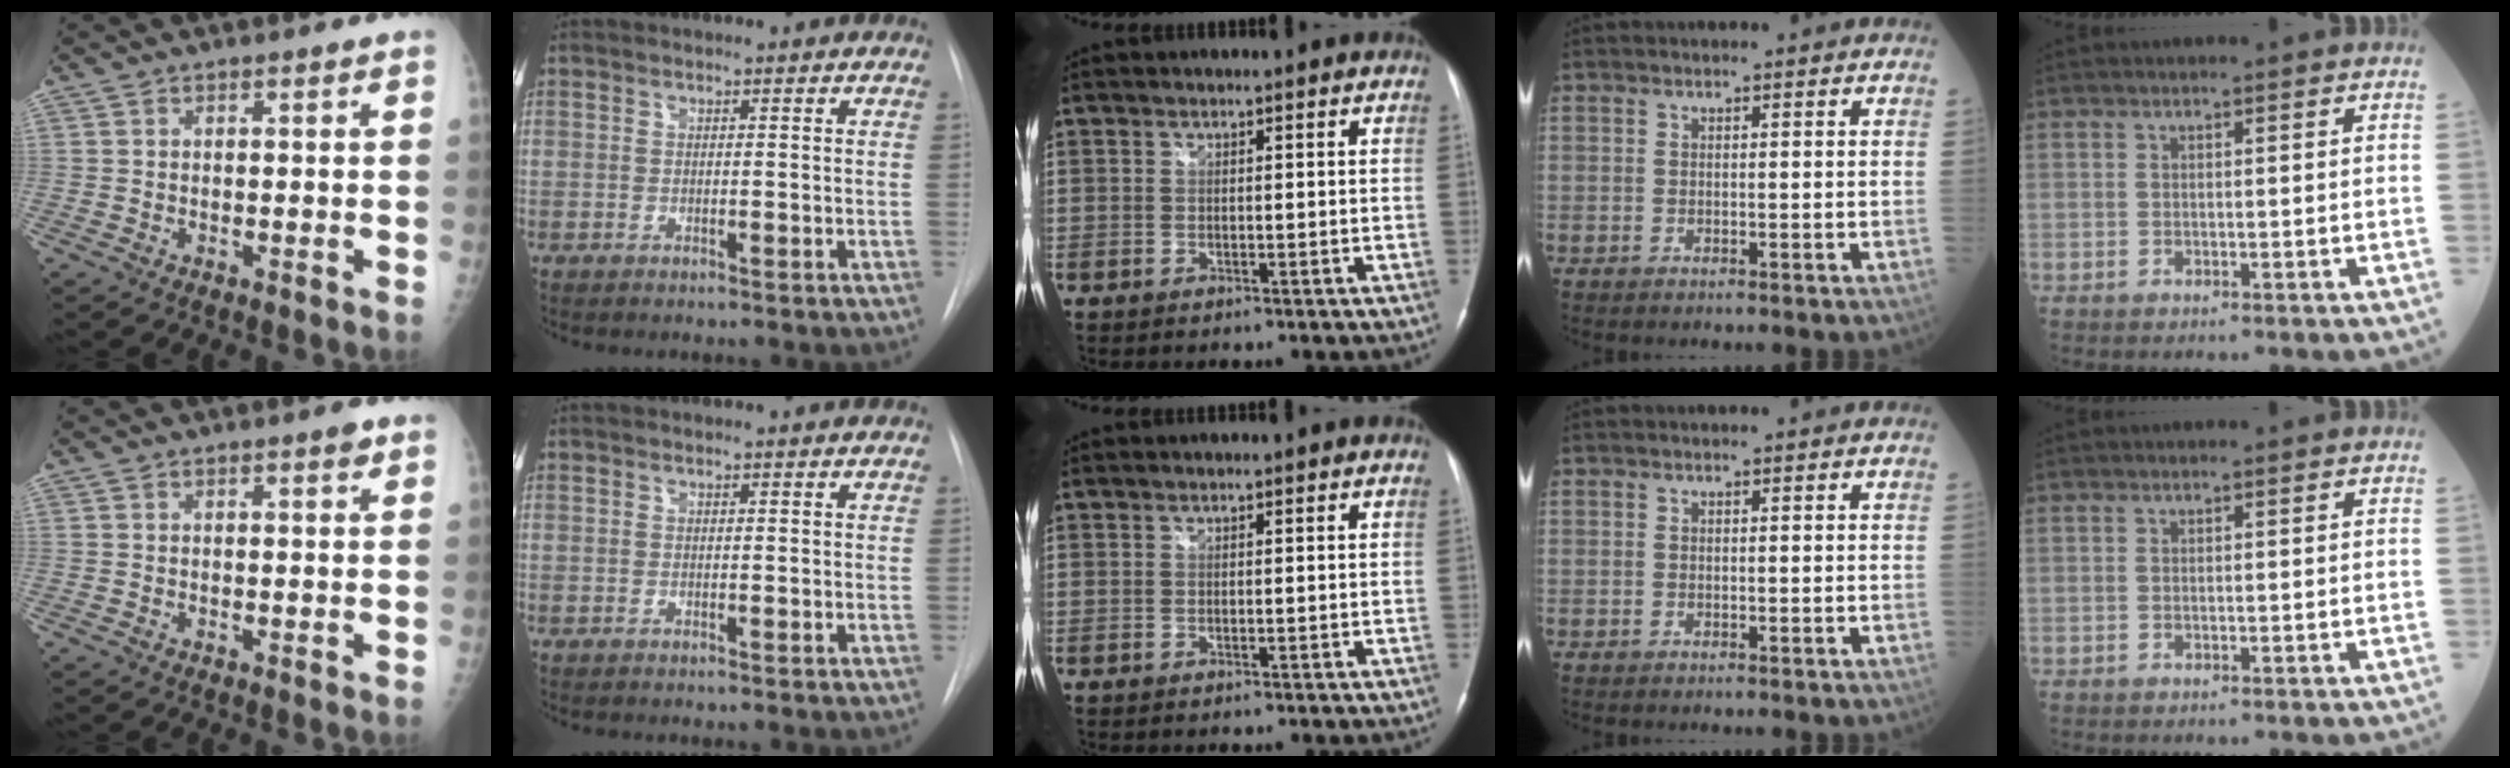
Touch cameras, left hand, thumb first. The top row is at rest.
{"thumb": {"total": 1.5, "force": [0.9, 0.4, 1.1], "torque": [-0.013, -0.002, 0.010]}, "index": {"total": 2.2, "force": [2.1, 0.3, 0.4], "torque": [-0.012, 0.025, 0.020]}}